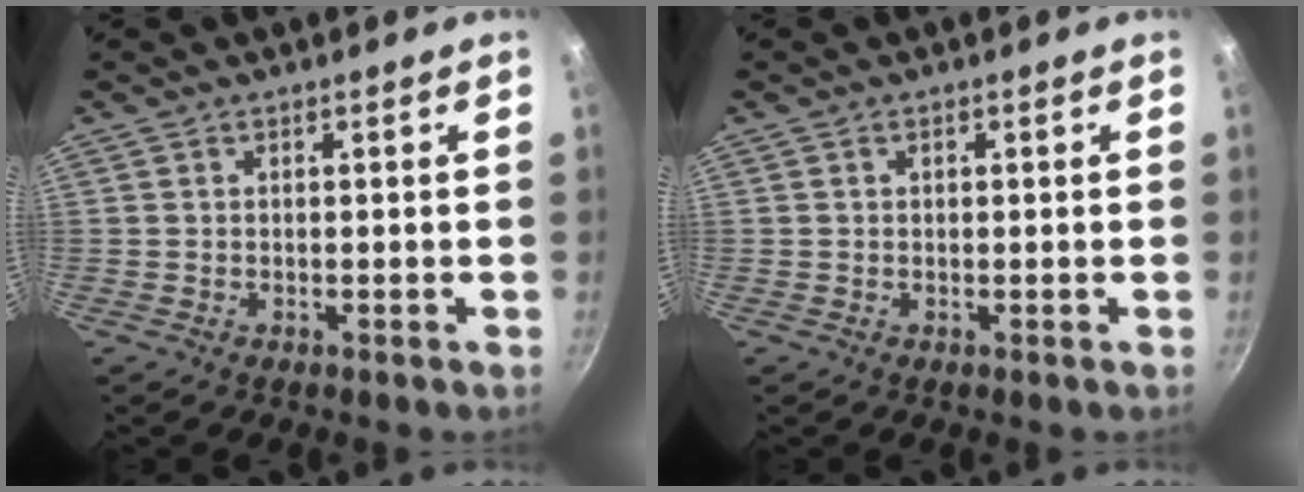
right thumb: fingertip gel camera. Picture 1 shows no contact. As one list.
[{"total": 0.7, "force": [0.2, 0.6, 0.4], "torque": [-0.004, 0.005, 0.003]}]